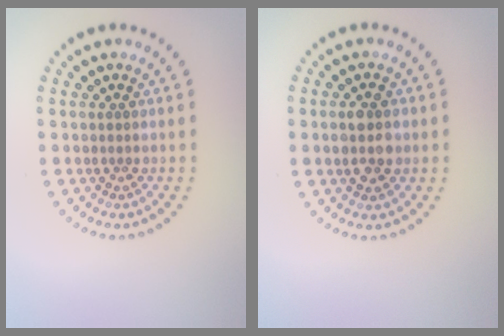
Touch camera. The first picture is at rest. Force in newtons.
{"total": 3.6, "press": 3.6, "slide": 0.1}